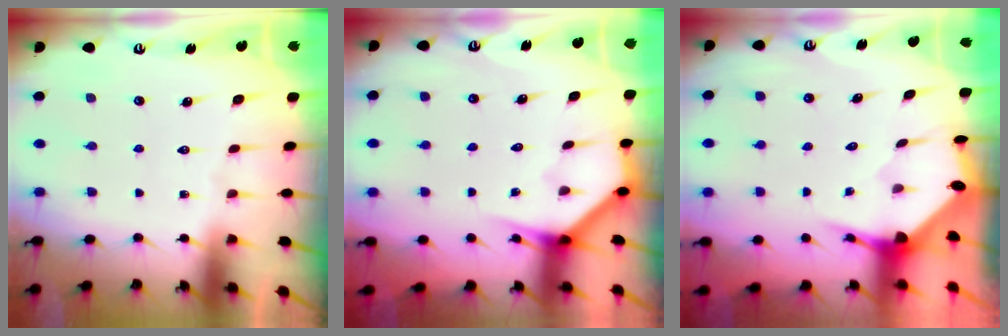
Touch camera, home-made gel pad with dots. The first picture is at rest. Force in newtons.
{"total": 3.8, "press": 3.8, "slide": 0.2}
{"total": 3.6, "press": 3.5, "slide": 0.4}